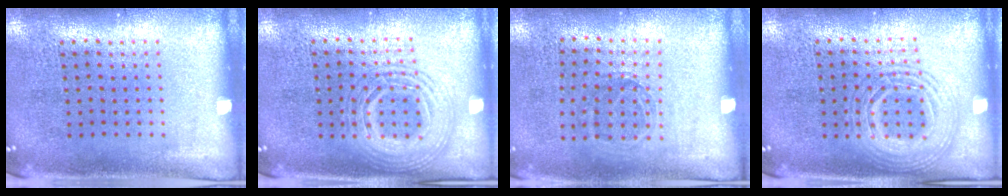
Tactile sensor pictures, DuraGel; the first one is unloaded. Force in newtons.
{"total": 2.1, "press": 2.0, "slide": 0.3}
{"total": 1.1, "press": 0.9, "slide": 0.6}
{"total": 2.1, "press": 2.0, "slide": 0.3}